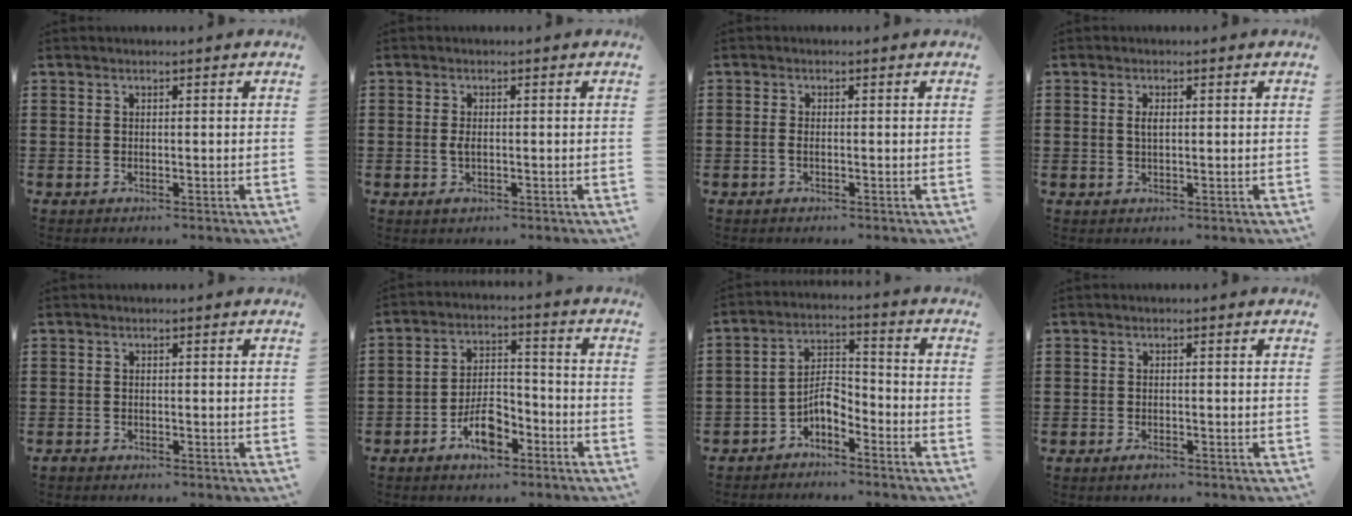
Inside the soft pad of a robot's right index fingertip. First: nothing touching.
{"total": 1.8, "force": [-0.2, 0.9, 1.6], "torque": [-0.030, 0.001, -0.003]}
{"total": 0.9, "force": [-0.3, 0.2, 0.8], "torque": [-0.016, -0.001, -0.005]}
{"total": 1.7, "force": [0.4, 0.7, 1.5], "torque": [-0.030, 0.005, 0.005]}
{"total": 0.6, "force": [-0.5, 0.2, 0.1], "torque": [-0.003, 0.000, -0.012]}
{"total": 7.1, "force": [-4.1, 3.2, 4.8], "torque": [-0.094, 0.010, -0.077]}
{"total": 4.8, "force": [-3.2, 2.1, 2.9], "torque": [-0.058, 0.012, -0.064]}
{"total": 1.0, "force": [-0.7, 0.3, 0.5], "torque": [-0.011, -0.003, -0.013]}